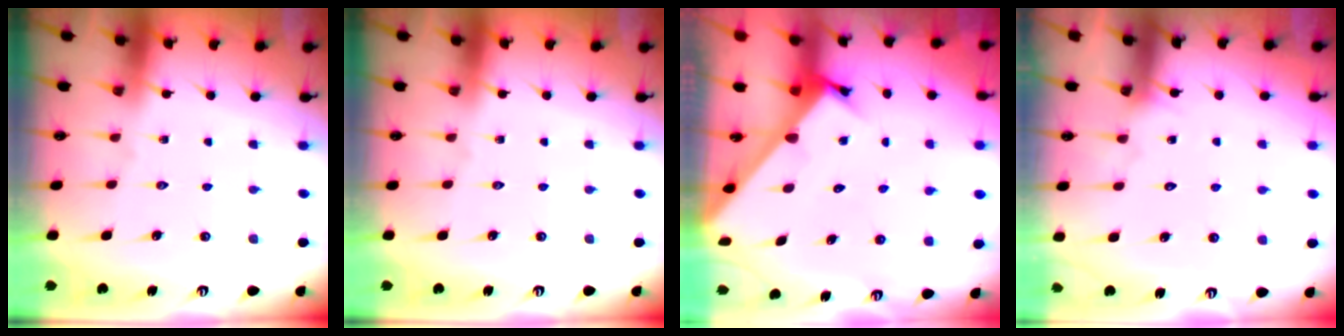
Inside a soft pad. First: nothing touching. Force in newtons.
{"total": 0.0}
{"total": 3.5, "press": 3.5, "slide": 0.1}
{"total": 5.8, "press": 5.8, "slide": 0.3}